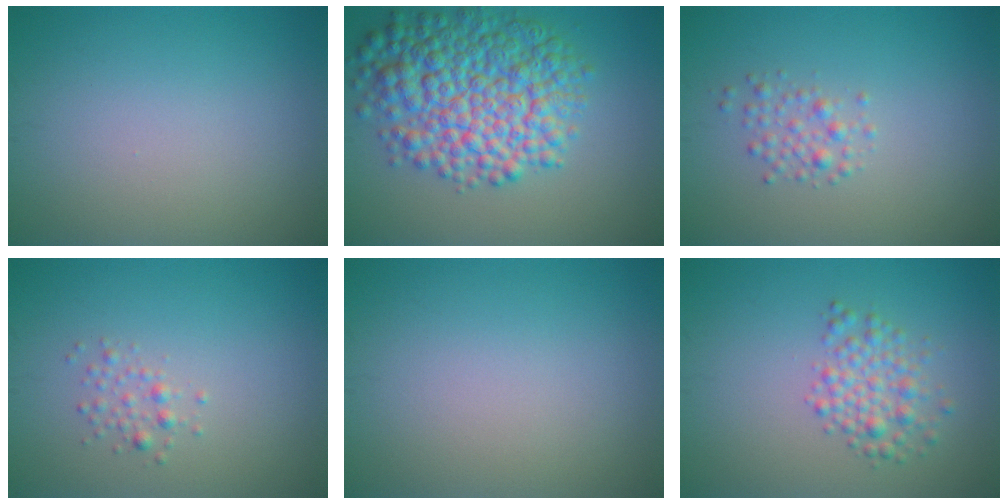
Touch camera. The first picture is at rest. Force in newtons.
{"total": 9.7, "press": 9.7, "slide": 0.2}
{"total": 1.6, "press": 1.6, "slide": 0.1}
{"total": 1.2, "press": 1.2, "slide": 0.1}
{"total": 0.0}
{"total": 2.9, "press": 2.9, "slide": 0.1}